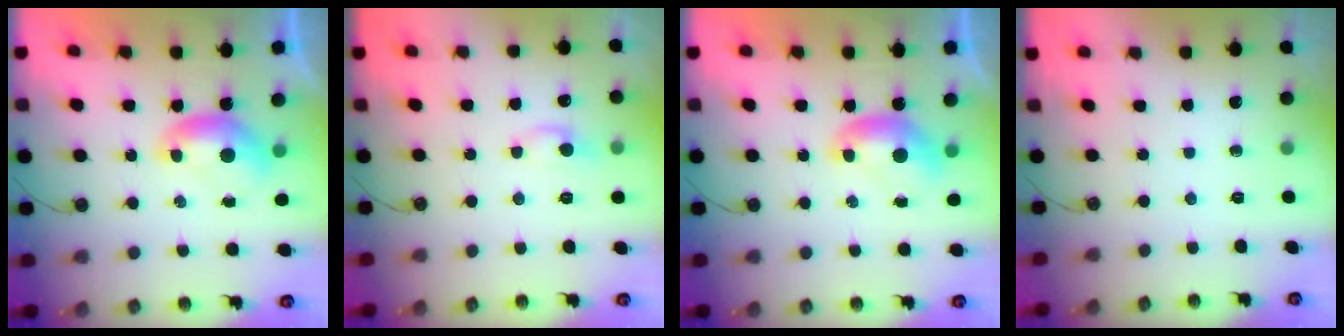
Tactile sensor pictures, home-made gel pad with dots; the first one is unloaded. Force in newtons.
{"total": 1.0, "press": 0.9, "slide": 0.5}
{"total": 0.0}
{"total": 0.0}